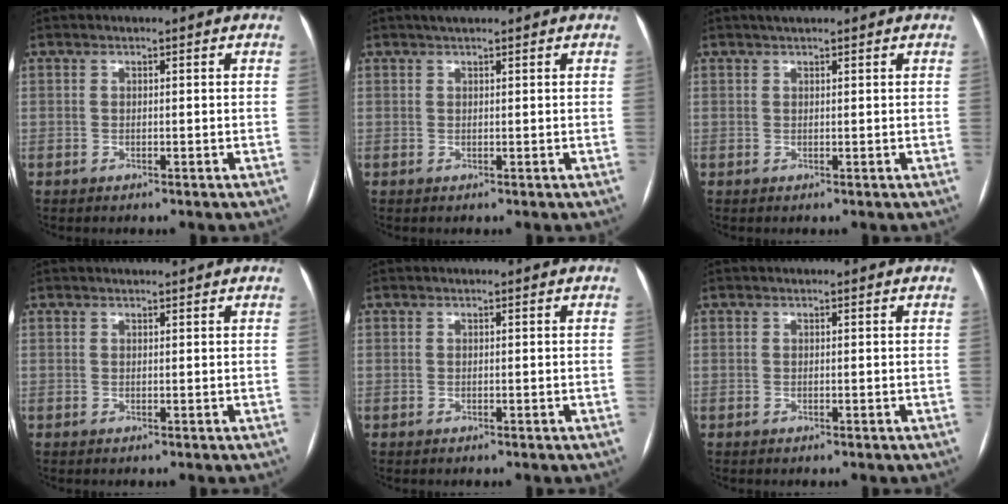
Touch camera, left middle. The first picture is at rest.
{"total": 1.8, "force": [1.5, 0.3, 1.0], "torque": [-0.016, 0.014, 0.024]}
{"total": 2.0, "force": [1.6, 0.4, 1.1], "torque": [-0.016, 0.016, 0.026]}
{"total": 2.0, "force": [1.8, 0.2, 0.8], "torque": [-0.009, 0.016, 0.028]}
{"total": 0.0}
{"total": 0.0}